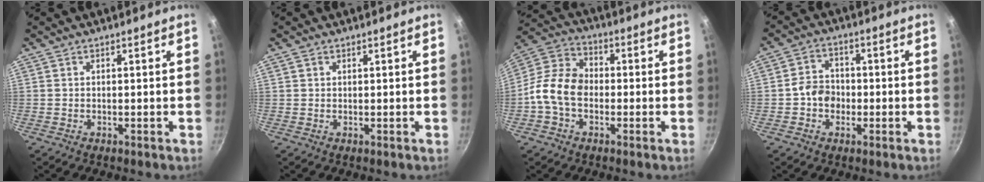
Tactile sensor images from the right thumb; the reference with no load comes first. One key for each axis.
{"total": 0.7, "fx": 0.4, "fy": 0.6, "fz": 0.2, "tx": -0.003, "ty": 0.002, "tz": 0.006}
{"total": 10.8, "fx": -2.2, "fy": 7.9, "fz": 7.1, "tx": -0.112, "ty": 0.032, "tz": -0.065}
{"total": 5.6, "fx": -1.2, "fy": 4.8, "fz": 2.7, "tx": -0.019, "ty": 0.018, "tz": -0.027}